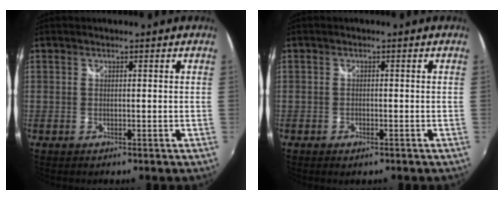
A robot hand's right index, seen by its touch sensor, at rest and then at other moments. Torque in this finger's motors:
{"motor_torque": [0.74, -0.02, -0.02, -0.01]}